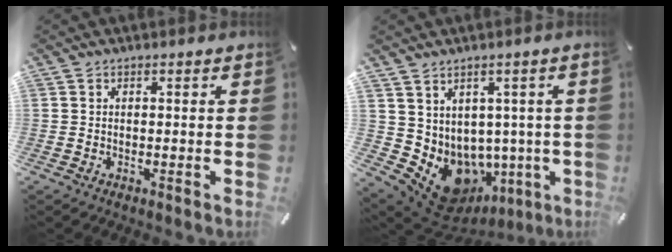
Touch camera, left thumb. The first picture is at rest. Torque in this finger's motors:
{"motor_torque": [0.88, 0.65, 0.22, -0.03, 0.11]}